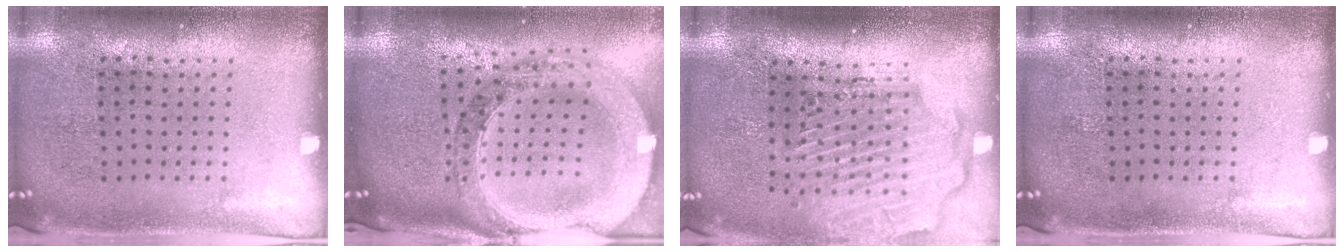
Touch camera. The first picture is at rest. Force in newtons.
{"total": 2.6, "press": 2.3, "slide": 1.3}
{"total": 2.8, "press": 2.3, "slide": 1.6}
{"total": 0.0}